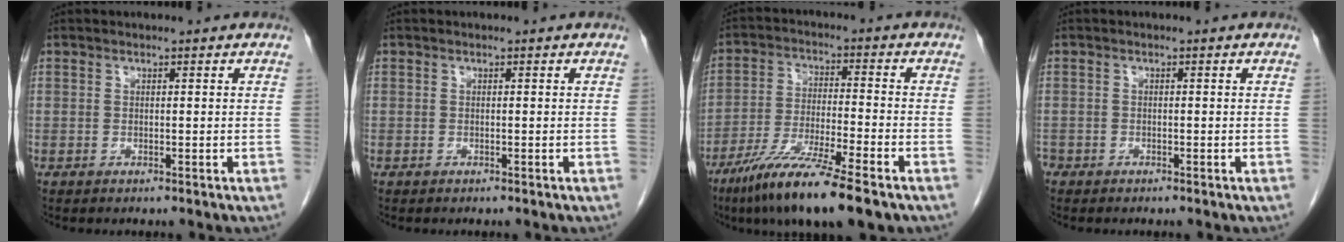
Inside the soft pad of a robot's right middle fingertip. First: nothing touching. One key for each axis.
{"total": 0.0}
{"total": 13.5, "fx": -9.1, "fy": 0.8, "fz": 9.9, "tx": -0.191, "ty": -0.043, "tz": -0.163}
{"total": 1.5, "fx": -1.1, "fy": 0.9, "fz": 0.3, "tx": -0.010, "ty": 0.001, "tz": -0.021}